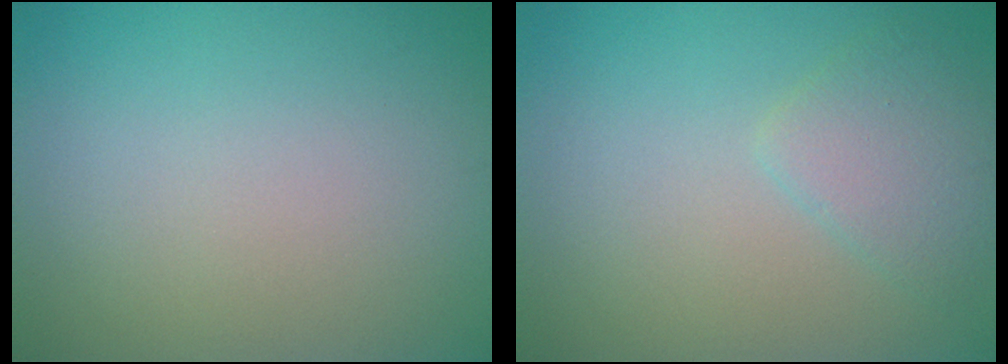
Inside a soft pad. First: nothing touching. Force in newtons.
{"total": 2.5, "press": 2.5, "slide": 0.2}